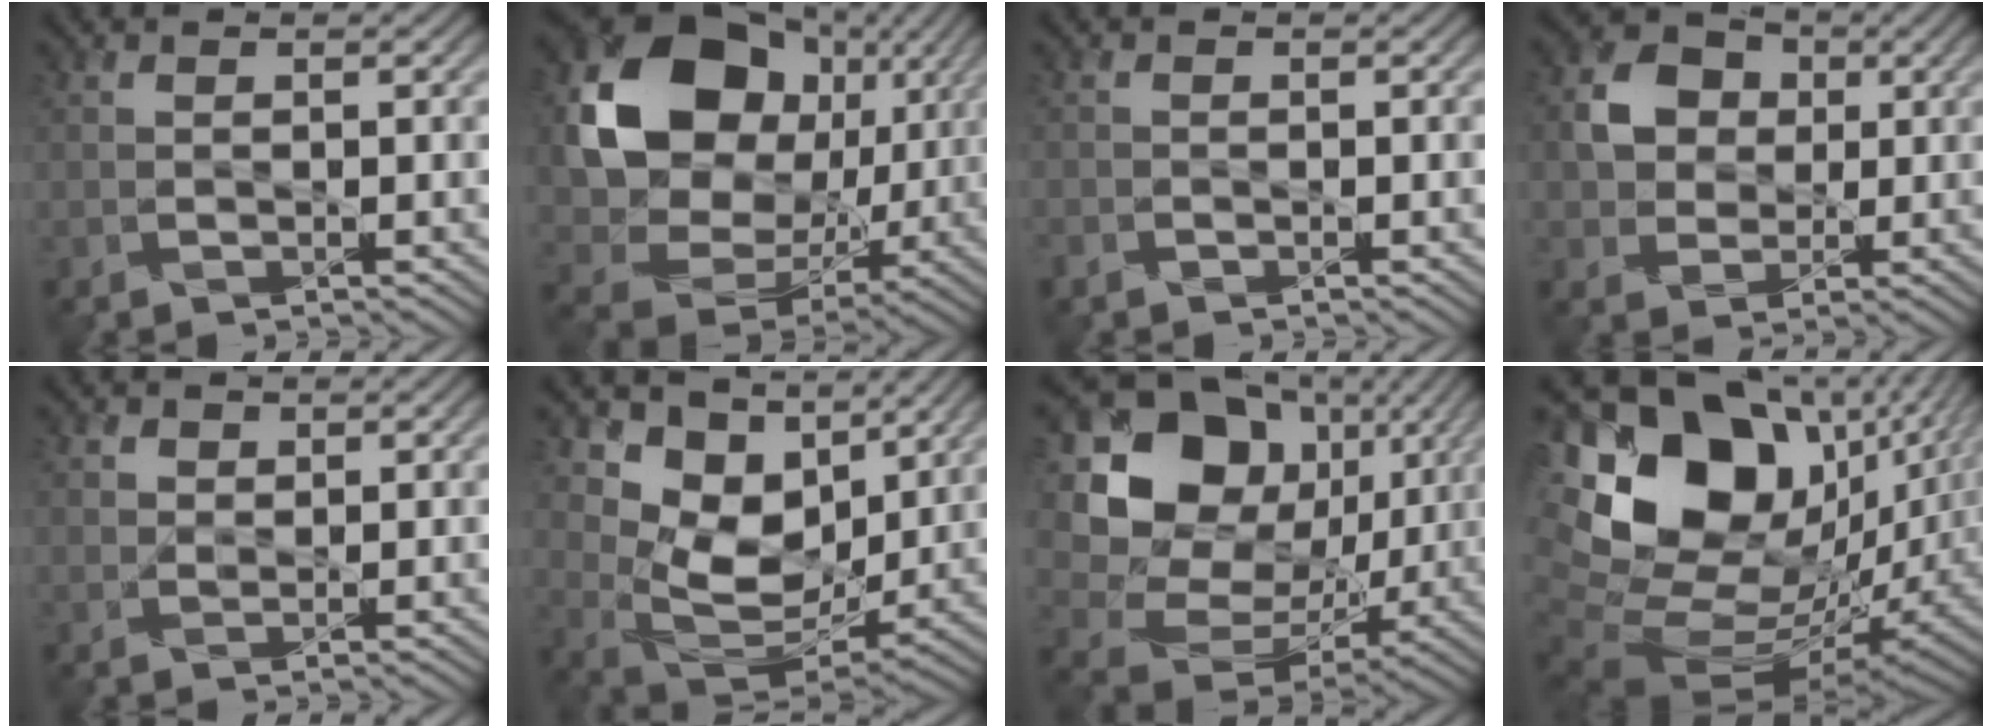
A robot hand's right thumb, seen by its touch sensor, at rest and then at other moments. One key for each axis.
{"total": 17.5, "fx": 4.0, "fy": 13.9, "fz": 9.8, "tx": -0.216, "ty": -0.004, "tz": 0.088}
{"total": 1.0, "fx": -0.8, "fy": 0.5, "fz": 0.2, "tx": -0.007, "ty": -0.003, "tz": -0.019}
{"total": 6.3, "fx": 1.1, "fy": 5.3, "fz": 3.1, "tx": -0.073, "ty": 0.011, "tz": 0.008}
{"total": 1.7, "fx": 1.1, "fy": 1.2, "fz": 0.5, "tx": -0.013, "ty": -0.005, "tz": 0.021}
{"total": 11.3, "fx": 5.1, "fy": 7.5, "fz": 6.7, "tx": -0.146, "ty": -0.010, "tz": 0.094}
{"total": 19.2, "fx": 4.9, "fy": 15.5, "fz": 10.2, "tx": -0.270, "ty": 0.017, "tz": 0.117}
{"total": 21.4, "fx": 5.1, "fy": 14.6, "fz": 14.8, "tx": -0.287, "ty": -0.009, "tz": 0.134}